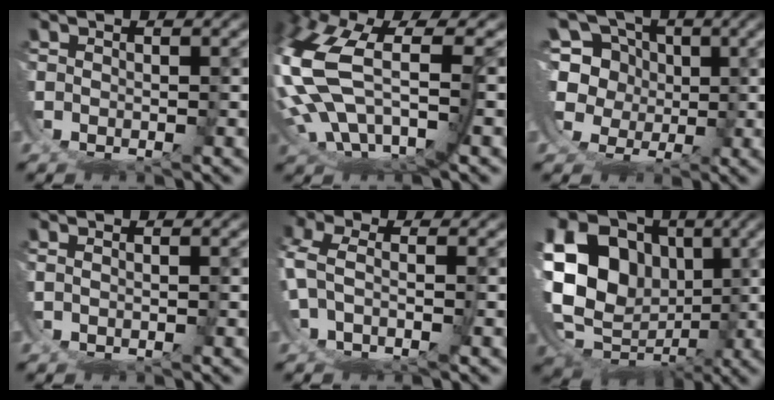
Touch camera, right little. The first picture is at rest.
{"total": 8.4, "force": [0.2, 4.5, 7.1], "torque": [-0.181, -0.018, 0.019]}
{"total": 13.1, "force": [1.6, 11.2, 6.6], "torque": [-0.161, -0.040, 0.026]}
{"total": 1.7, "force": [0.5, -1.6, 0.0], "torque": [0.011, 0.006, 0.011]}
{"total": 3.3, "force": [-0.6, 0.6, 3.2], "torque": [-0.068, -0.008, -0.004]}
{"total": 17.4, "force": [-0.8, 13.3, 11.1], "torque": [-0.210, -0.051, 0.006]}